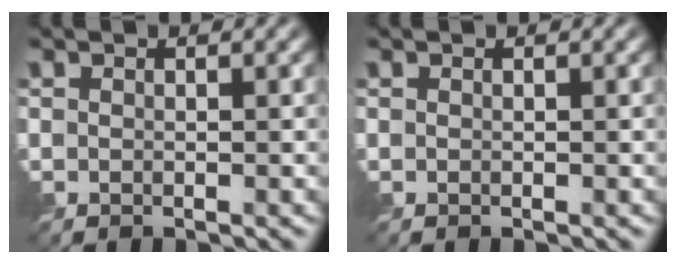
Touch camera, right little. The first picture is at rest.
{"total": 0.0}